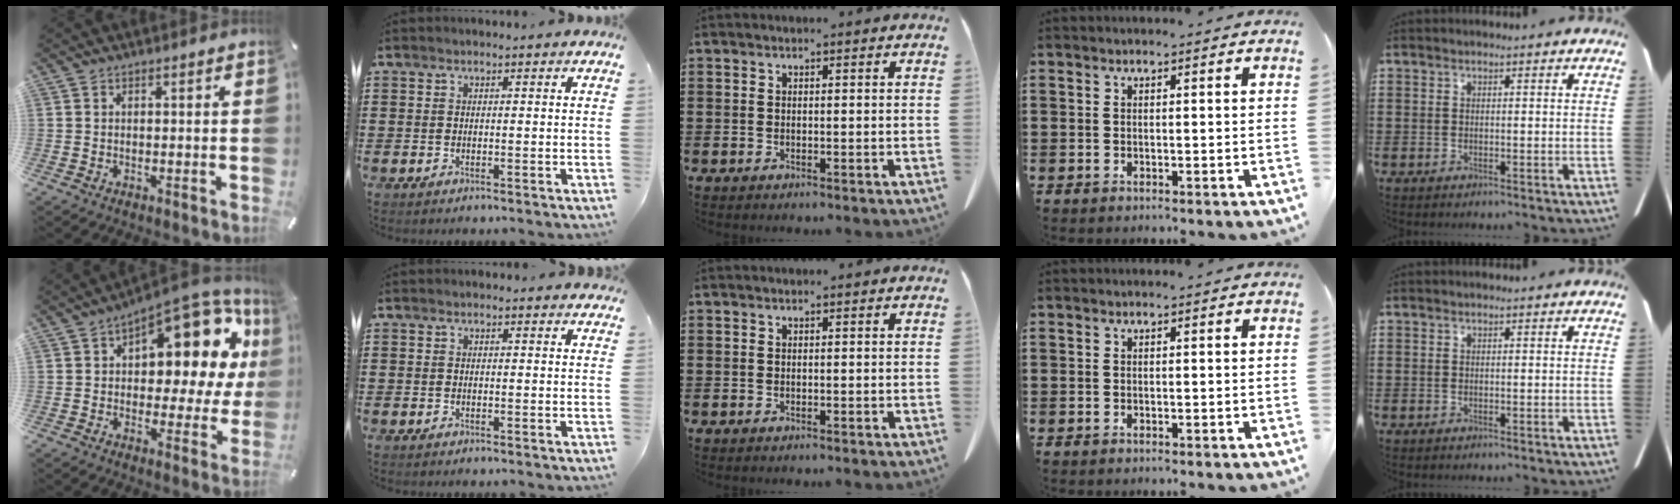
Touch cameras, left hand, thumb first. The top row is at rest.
{"thumb": {"total": 17.3, "force": [8.9, 8.3, 12.3], "torque": [-0.158, -0.078, 0.145]}, "index": {"total": 0.6, "force": [0.4, 0.4, 0.1], "torque": [-0.004, 0.005, 0.007]}}